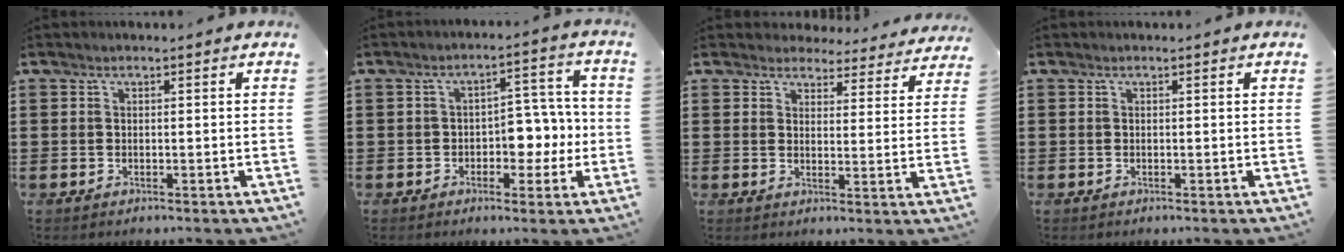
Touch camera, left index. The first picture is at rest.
{"total": 5.7, "force": [-1.2, 3.7, 4.1], "torque": [-0.064, 0.003, -0.028]}
{"total": 4.2, "force": [4.0, 0.9, 0.4], "torque": [-0.018, -0.020, 0.072]}
{"total": 0.0}